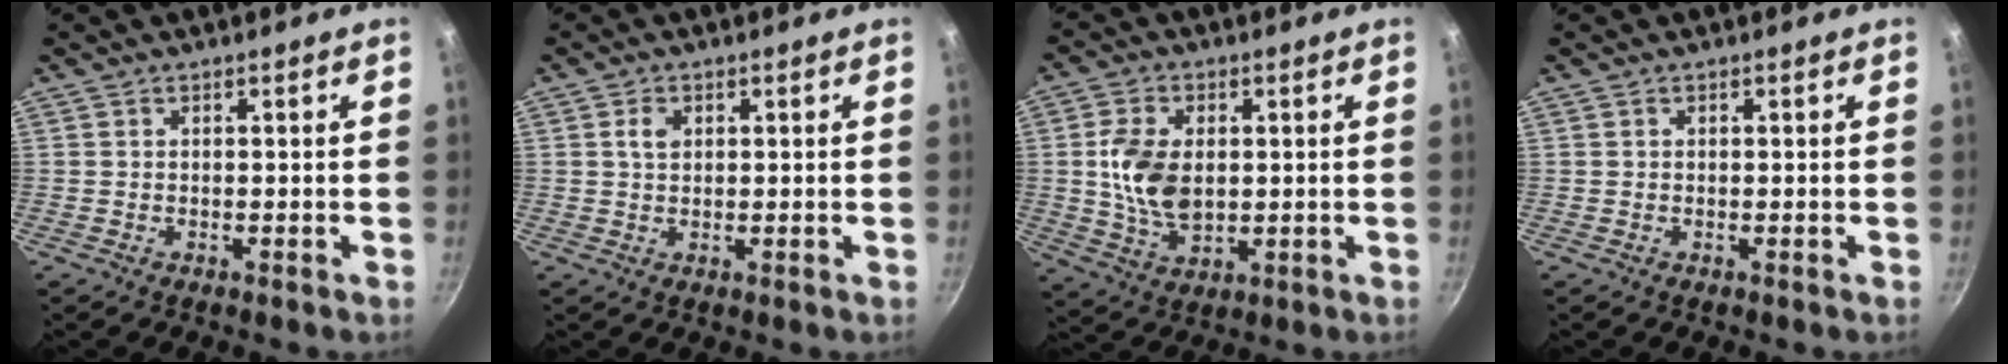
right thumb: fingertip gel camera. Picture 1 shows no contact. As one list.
[{"total": 2.6, "force": [0.8, 1.8, 1.6], "torque": [-0.023, 0.002, 0.014]}, {"total": 10.6, "force": [0.9, 6.9, 8.0], "torque": [-0.141, -0.008, 0.021]}, {"total": 0.0}]